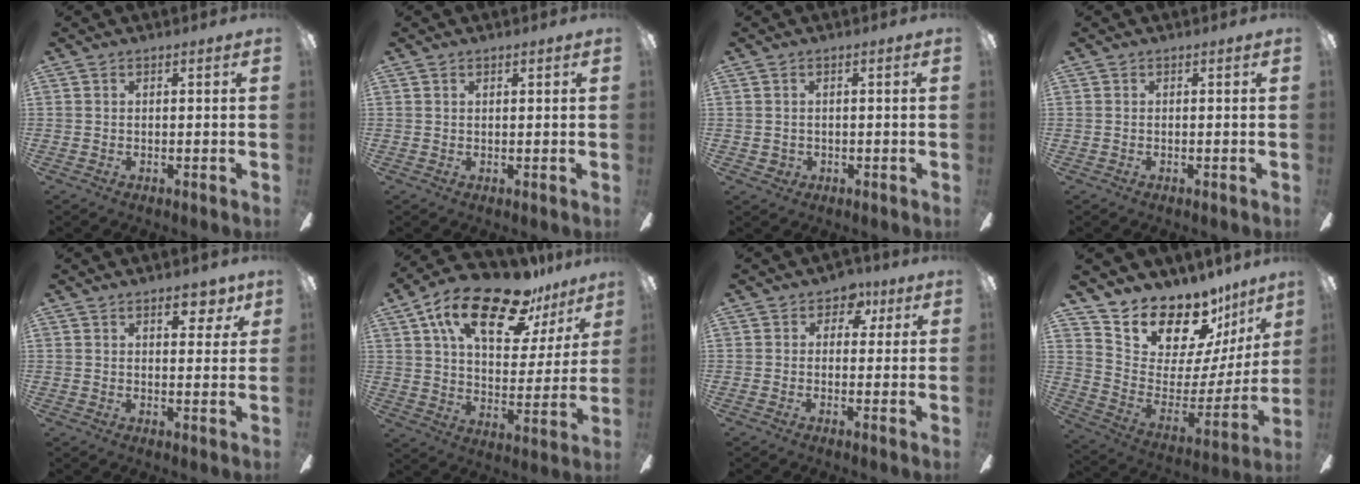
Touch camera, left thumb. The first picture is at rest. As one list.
[{"total": 0.9, "force": [0.5, 0.2, 0.6], "torque": [-0.014, 0.000, 0.010]}, {"total": 1.5, "force": [0.2, 1.3, 0.7], "torque": [-0.014, 0.003, 0.001]}, {"total": 0.0}, {"total": 6.4, "force": [3.7, 2.8, 4.4], "torque": [-0.037, -0.017, 0.054]}, {"total": 23.0, "force": [14.7, 9.5, 14.8], "torque": [-0.246, -0.076, 0.249]}, {"total": 5.2, "force": [2.4, 3.4, 3.1], "torque": [-0.029, -0.008, 0.036]}, {"total": 17.9, "force": [15.5, 7.7, 4.8], "torque": [-0.088, -0.141, 0.283]}]